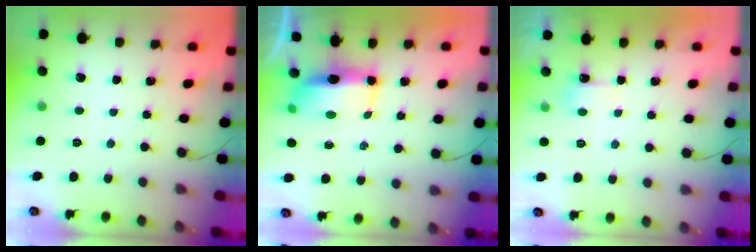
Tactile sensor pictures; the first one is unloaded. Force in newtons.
{"total": 8.5, "press": 8.5, "slide": 0.6}
{"total": 3.0, "press": 2.9, "slide": 0.8}